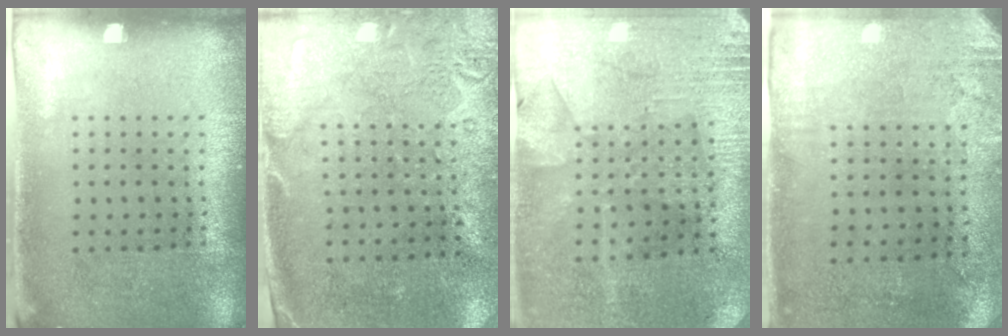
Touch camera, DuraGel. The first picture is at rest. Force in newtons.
{"total": 2.8, "press": 2.2, "slide": 1.7}
{"total": 2.9, "press": 2.8, "slide": 0.8}
{"total": 2.9, "press": 2.4, "slide": 1.7}